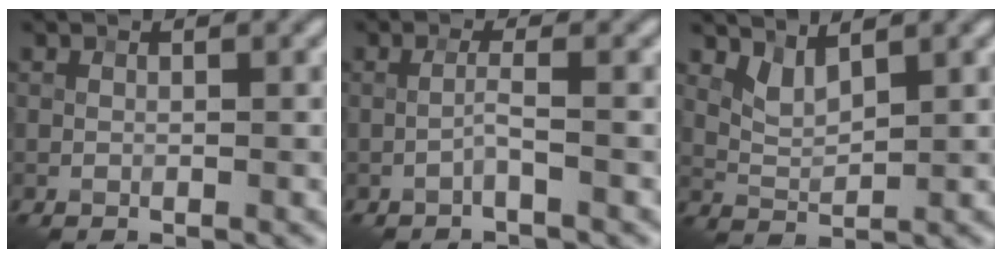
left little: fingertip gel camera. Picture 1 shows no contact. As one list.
[{"total": 1.2, "force": [-0.7, -0.2, 1.0], "torque": [-0.020, 0.008, -0.017]}, {"total": 2.2, "force": [1.6, 0.8, 1.4], "torque": [-0.034, -0.009, 0.037]}]